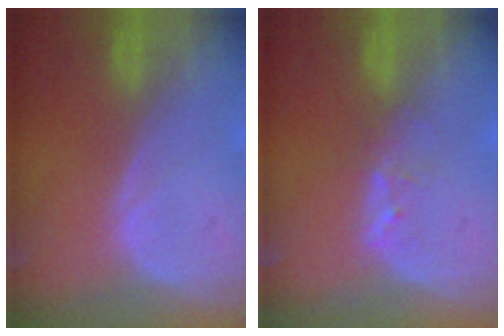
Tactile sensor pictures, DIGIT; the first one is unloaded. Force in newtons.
{"total": 2.0, "press": 1.9, "slide": 0.4}